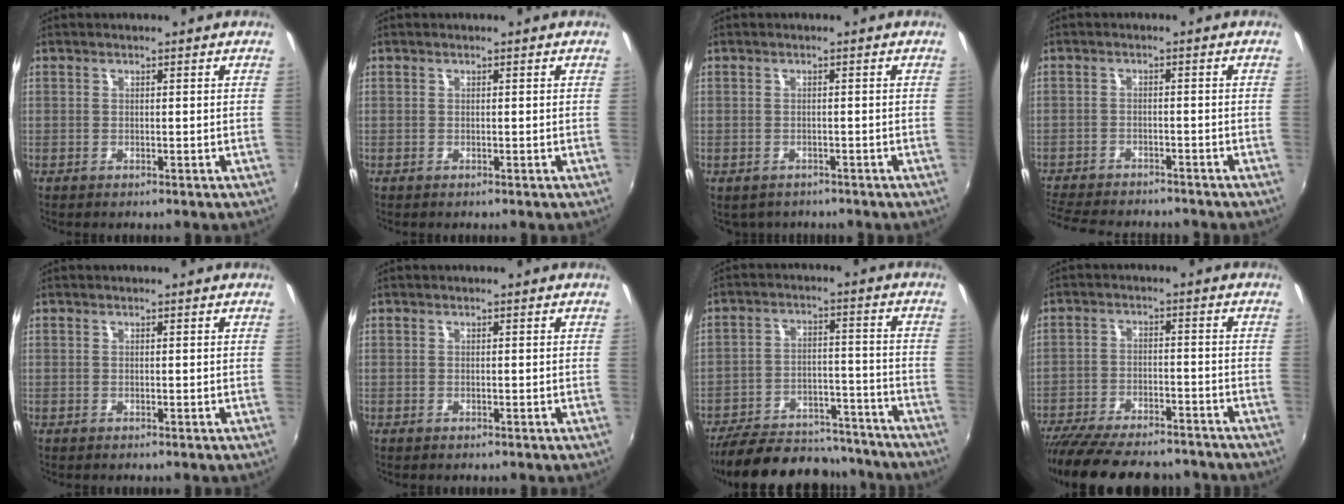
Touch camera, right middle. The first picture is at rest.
{"total": 0.0}
{"total": 3.6, "force": [-2.8, 1.7, 1.5], "torque": [-0.035, -0.019, -0.033]}
{"total": 13.2, "force": [-11.7, 3.2, 5.2], "torque": [-0.123, -0.026, -0.180]}
{"total": 0.0}
{"total": 0.0}
{"total": 23.8, "force": [-20.6, 7.8, 8.9], "torque": [-0.181, 0.009, -0.277]}
{"total": 20.4, "force": [-17.3, 5.8, 9.1], "torque": [-0.187, -0.032, -0.251]}